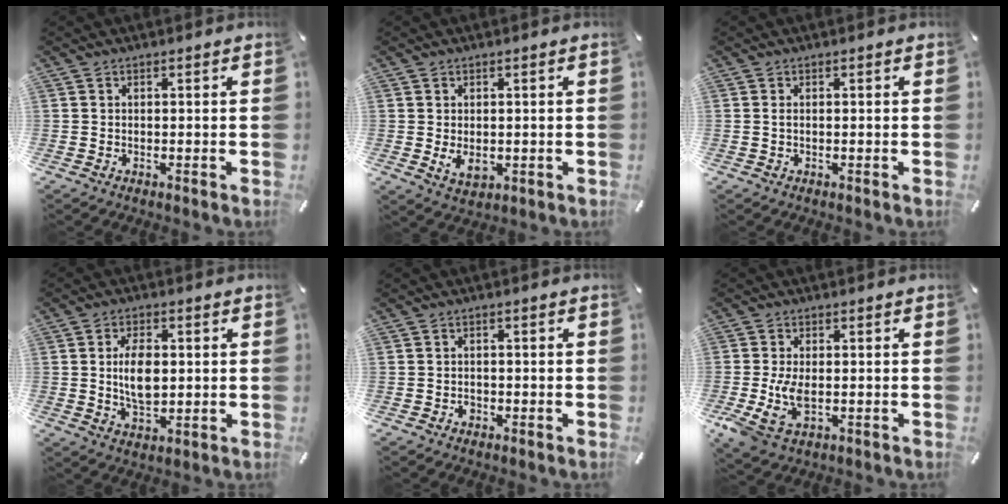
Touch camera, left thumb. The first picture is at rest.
{"total": 4.0, "force": [-0.3, 2.9, 2.8], "torque": [-0.046, -0.006, -0.008]}
{"total": 0.5, "force": [0.0, 0.2, 0.5], "torque": [-0.010, 0.003, 0.000]}
{"total": 8.0, "force": [0.7, 4.7, 6.5], "torque": [-0.130, -0.001, 0.006]}
{"total": 1.5, "force": [-0.7, 1.3, 0.4], "torque": [-0.010, 0.004, -0.017]}
{"total": 7.3, "force": [-1.1, 4.3, 5.8], "torque": [-0.126, -0.009, -0.019]}